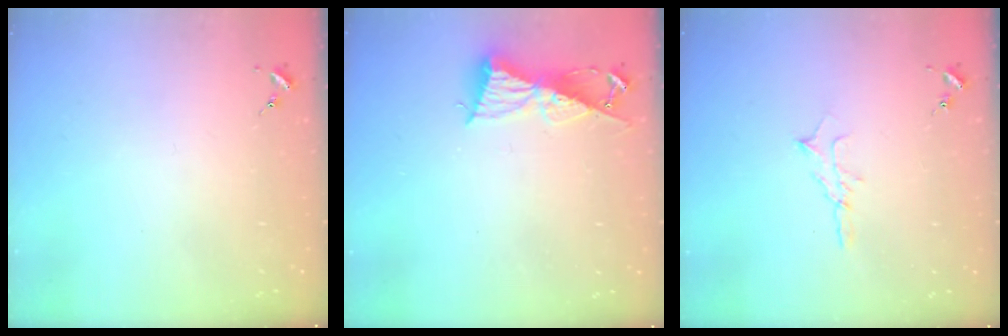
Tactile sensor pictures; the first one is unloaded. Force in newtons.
{"total": 9.2, "press": 9.2, "slide": 0.3}
{"total": 6.1, "press": 6.1, "slide": 0.6}